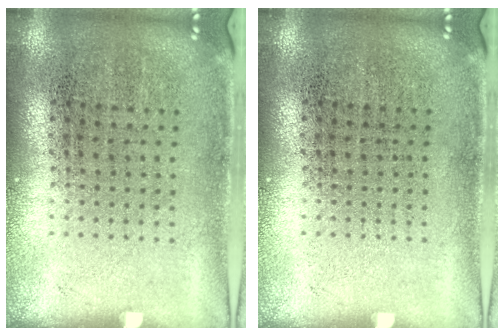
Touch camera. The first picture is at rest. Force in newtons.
{"total": 0.0}